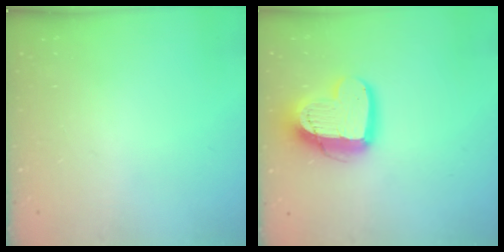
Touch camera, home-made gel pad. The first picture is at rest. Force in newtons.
{"total": 15.5, "press": 15.4, "slide": 1.4}